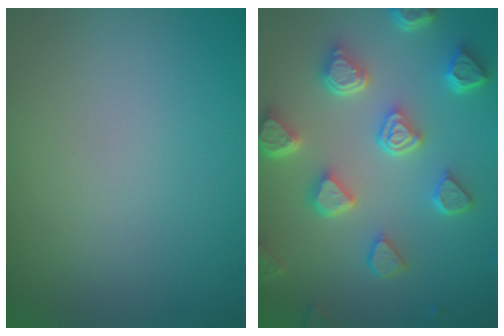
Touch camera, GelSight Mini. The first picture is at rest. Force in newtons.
{"total": 6.6, "press": 5.3, "slide": 3.9}